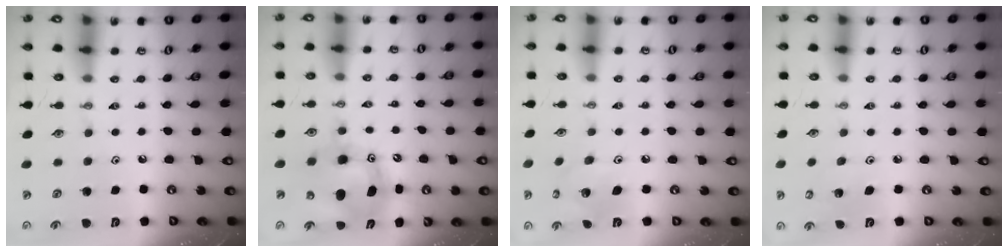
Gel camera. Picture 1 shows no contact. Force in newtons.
{"total": 11.6, "press": 11.3, "slide": 2.7}
{"total": 6.7, "press": 6.7, "slide": 0.3}
{"total": 3.5, "press": 3.5, "slide": 0.3}